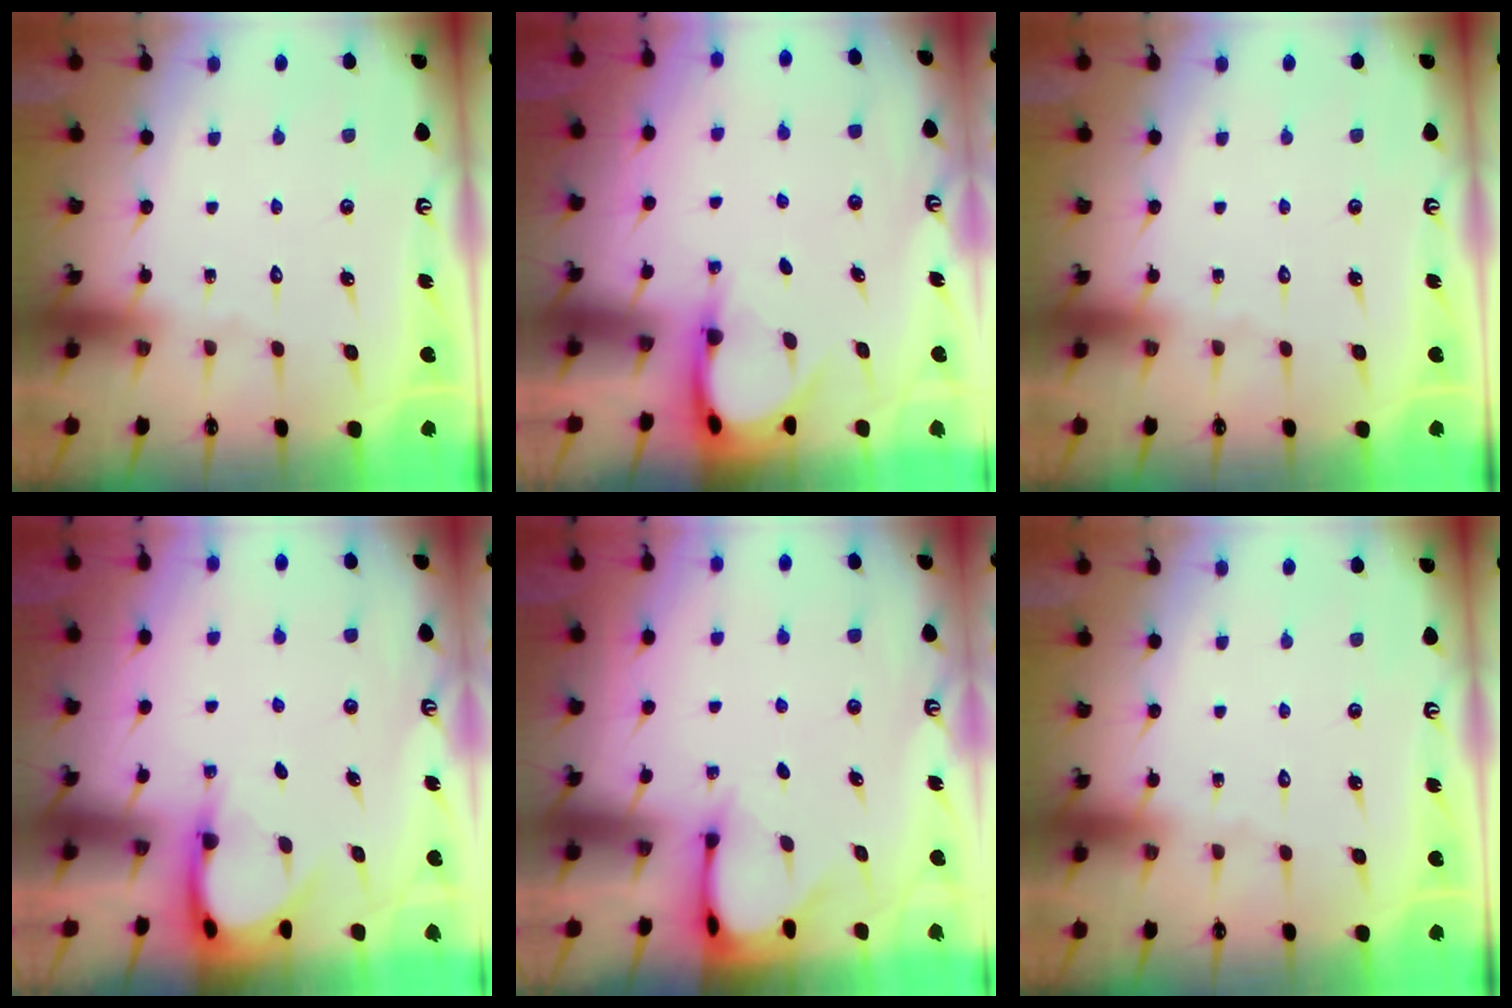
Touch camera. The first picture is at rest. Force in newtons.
{"total": 3.8, "press": 3.8, "slide": 0.3}
{"total": 0.0}
{"total": 3.7, "press": 3.7, "slide": 0.3}
{"total": 3.2, "press": 3.2, "slide": 0.2}
{"total": 0.0}